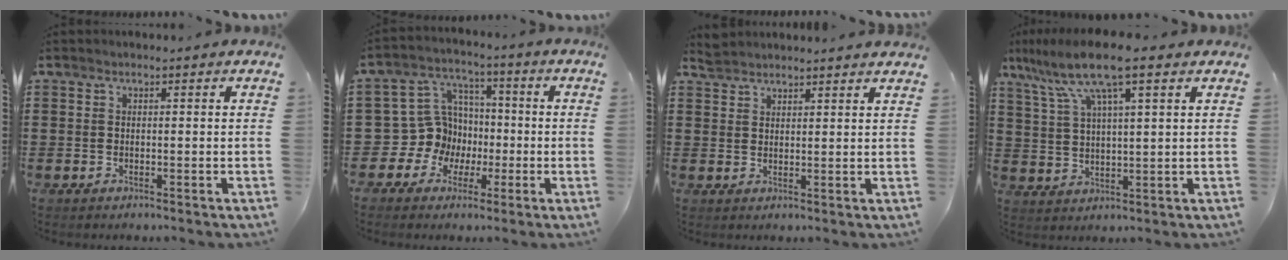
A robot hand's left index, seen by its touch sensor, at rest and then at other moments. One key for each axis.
{"total": 9.9, "fx": -0.7, "fy": 9.6, "fz": 2.0, "tx": -0.101, "ty": -0.002, "tz": -0.005}
{"total": 2.9, "fx": 2.9, "fy": 0.1, "fz": 0.2, "tx": -0.010, "ty": -0.003, "tz": 0.057}
{"total": 10.0, "fx": 6.6, "fy": 1.2, "fz": 7.5, "tx": -0.167, "ty": -0.016, "tz": 0.113}